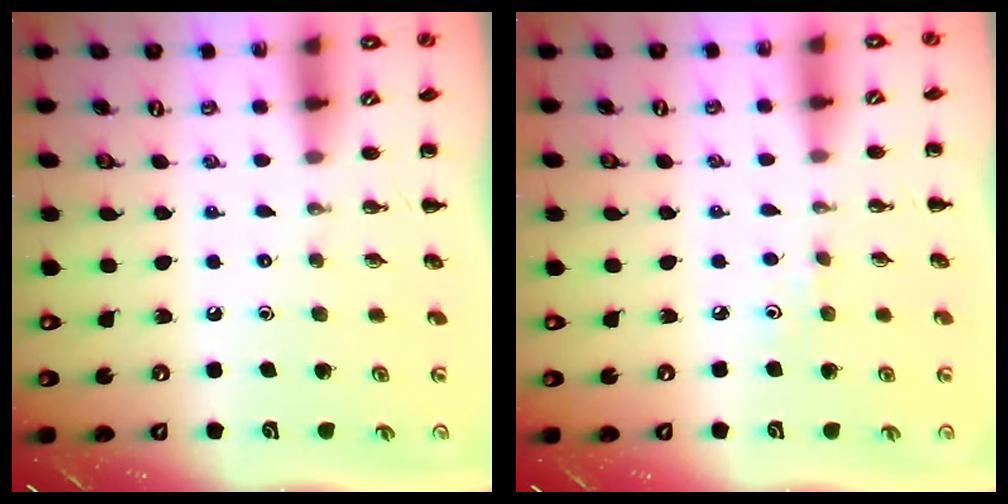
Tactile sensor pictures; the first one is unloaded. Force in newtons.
{"total": 3.2, "press": 3.0, "slide": 1.2}